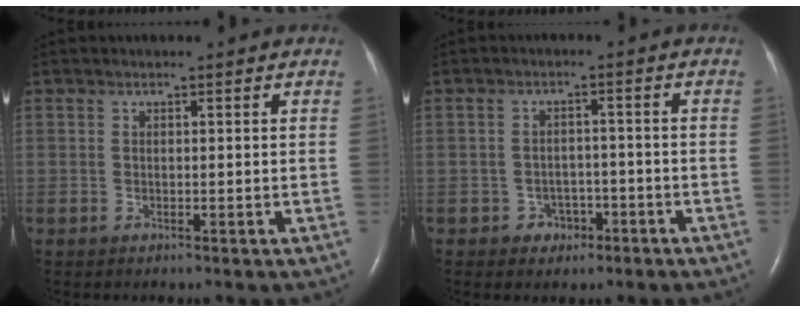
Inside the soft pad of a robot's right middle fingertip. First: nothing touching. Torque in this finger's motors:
{"motor_torque": [-0.21, 0.02, 0.00, 0.00]}